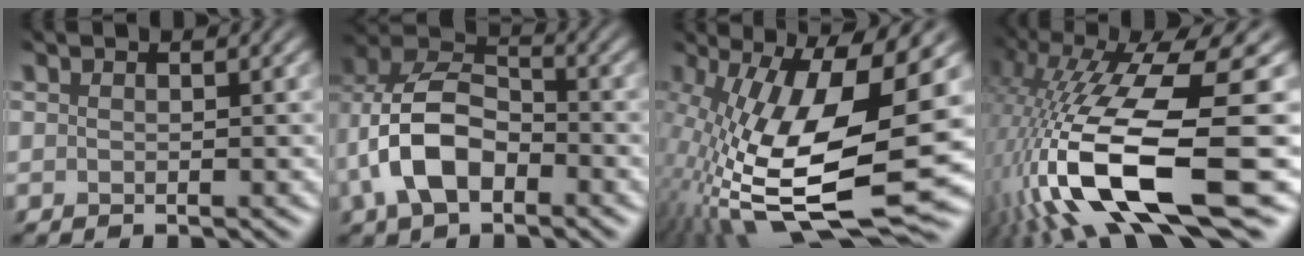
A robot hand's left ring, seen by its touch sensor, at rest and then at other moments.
{"total": 7.2, "force": [-3.3, 4.3, 4.7], "torque": [-0.102, 0.005, -0.066]}
{"total": 16.4, "force": [-2.4, 6.1, 15.0], "torque": [-0.297, -0.029, -0.024]}
{"total": 15.6, "force": [-6.5, 3.7, 13.7], "torque": [-0.289, -0.010, -0.099]}